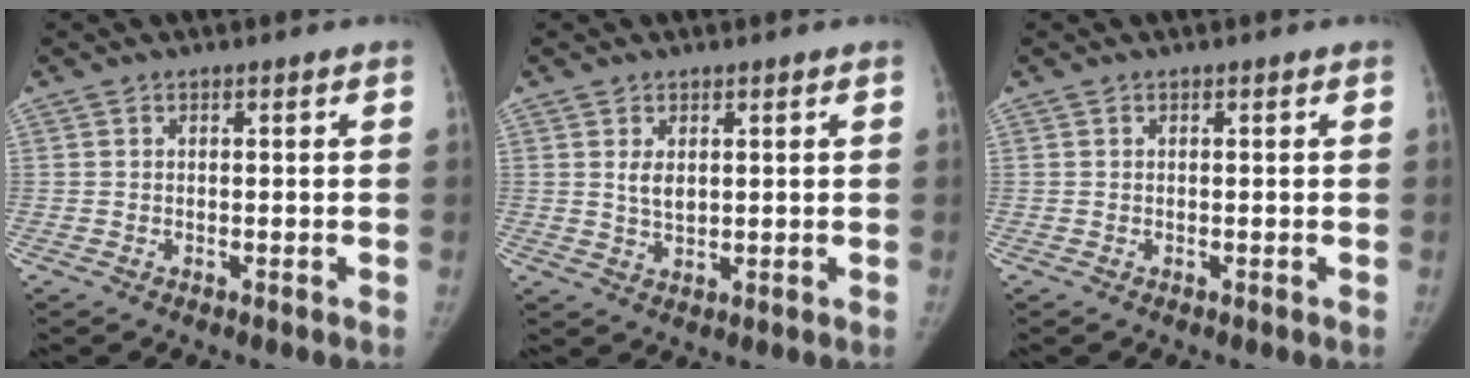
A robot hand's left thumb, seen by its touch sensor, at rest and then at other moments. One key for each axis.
{"total": 3.1, "fx": 1.0, "fy": 1.9, "fz": 2.2, "tx": -0.031, "ty": -0.011, "tz": 0.023}
{"total": 0.0}